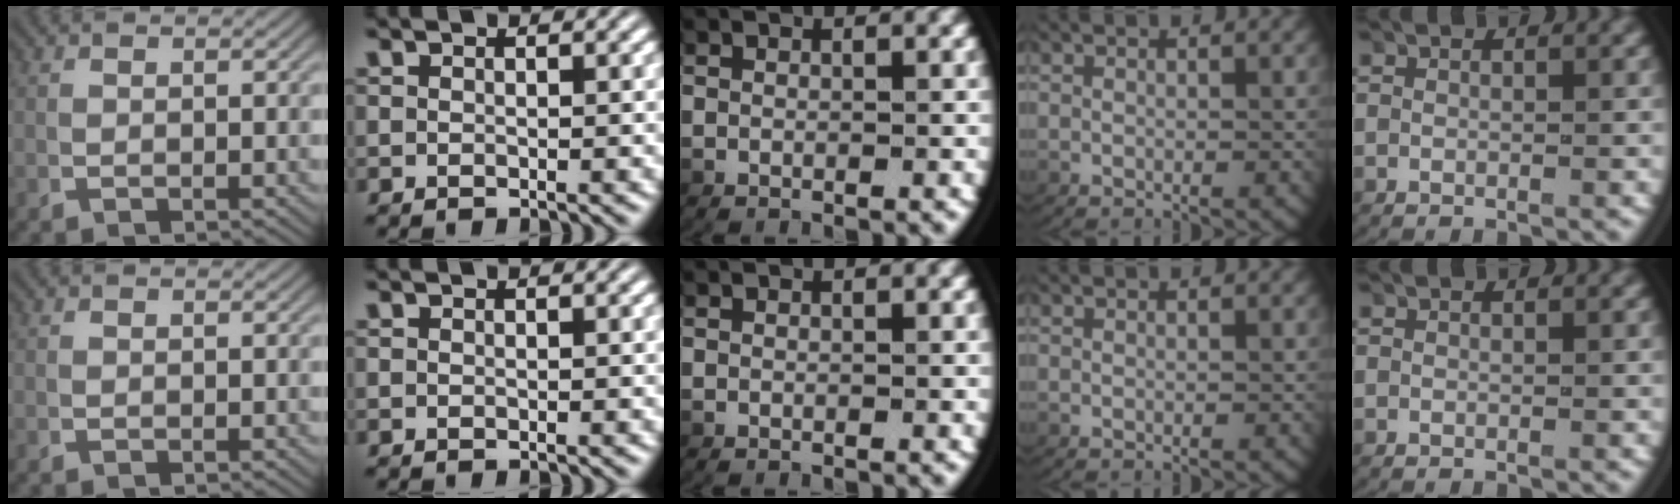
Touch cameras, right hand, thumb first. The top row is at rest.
{}